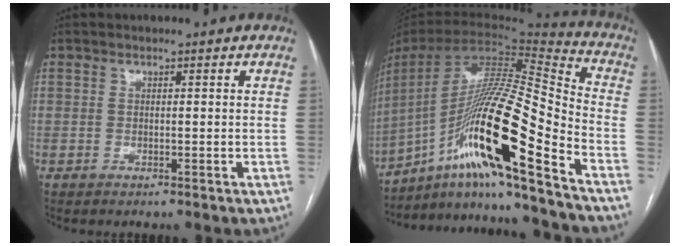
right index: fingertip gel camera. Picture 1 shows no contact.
{"total": 24.3, "force": [-13.5, 0.4, 20.2], "torque": [-0.372, -0.005, -0.242]}